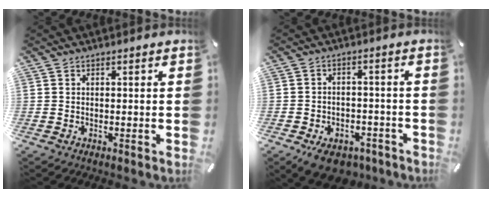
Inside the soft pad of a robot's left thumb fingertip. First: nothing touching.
{"total": 6.4, "force": [-4.2, 3.9, 2.8], "torque": [-0.049, 0.025, -0.074]}